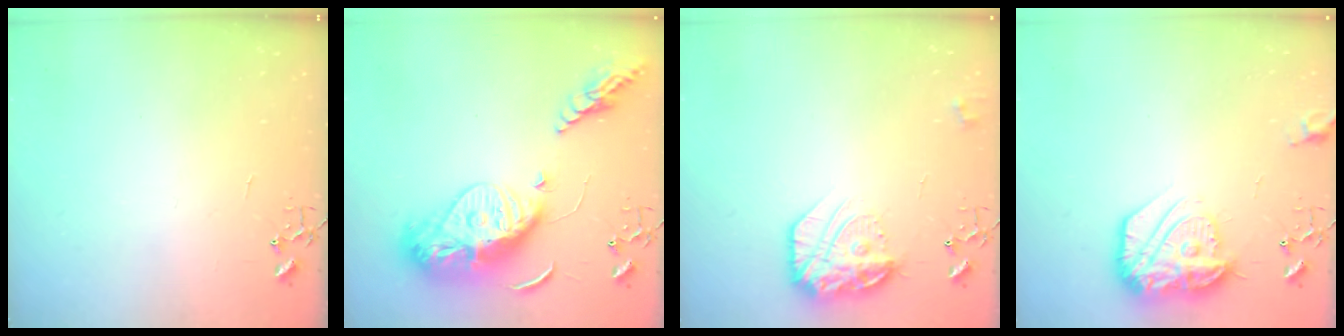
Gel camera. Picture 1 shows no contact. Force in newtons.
{"total": 22.4, "press": 22.3, "slide": 1.9}
{"total": 17.7, "press": 17.6, "slide": 1.0}
{"total": 20.4, "press": 20.4, "slide": 1.6}